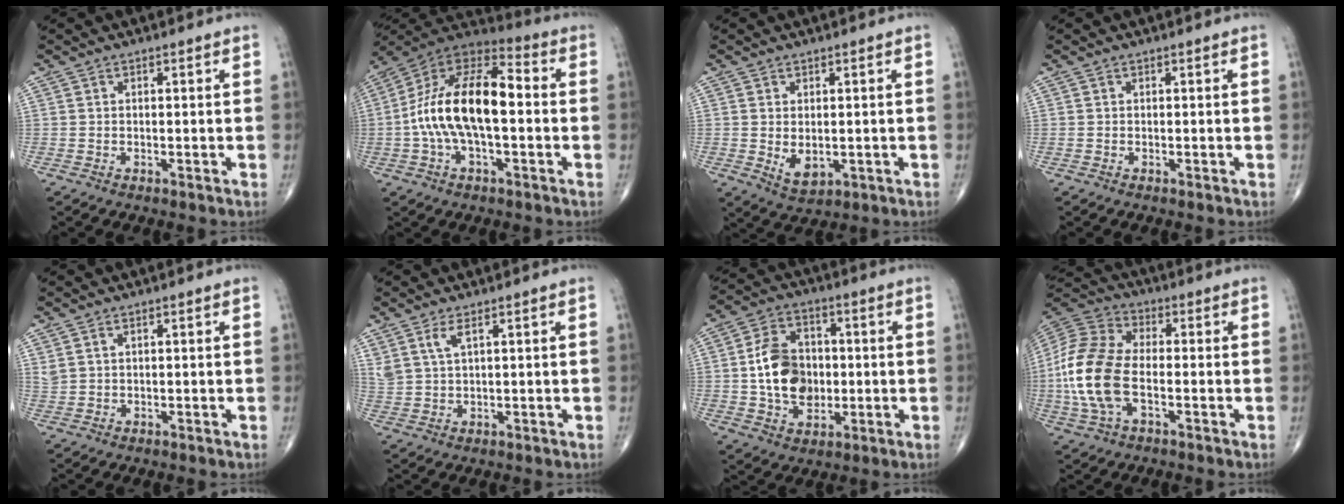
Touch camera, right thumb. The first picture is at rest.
{"total": 18.9, "force": [-0.9, 9.0, 16.6], "torque": [-0.305, 0.045, -0.024]}
{"total": 4.3, "force": [-0.3, 2.6, 3.4], "torque": [-0.047, -0.008, 0.010]}
{"total": 0.0}
{"total": 1.6, "force": [1.0, 0.7, 1.0], "torque": [-0.023, 0.004, 0.028]}
{"total": 3.8, "force": [2.3, 1.2, 2.8], "torque": [-0.068, -0.008, 0.054]}
{"total": 12.7, "force": [-0.2, 9.2, 8.8], "torque": [-0.130, 0.012, -0.003]}
{"total": 16.3, "force": [-2.6, 8.8, 13.4], "torque": [-0.296, 0.022, -0.051]}